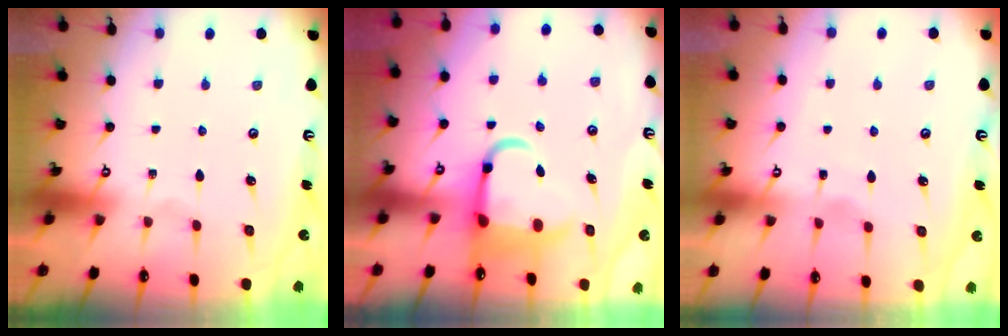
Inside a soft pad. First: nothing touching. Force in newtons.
{"total": 8.1, "press": 7.9, "slide": 2.1}
{"total": 2.2, "press": 2.2, "slide": 0.3}